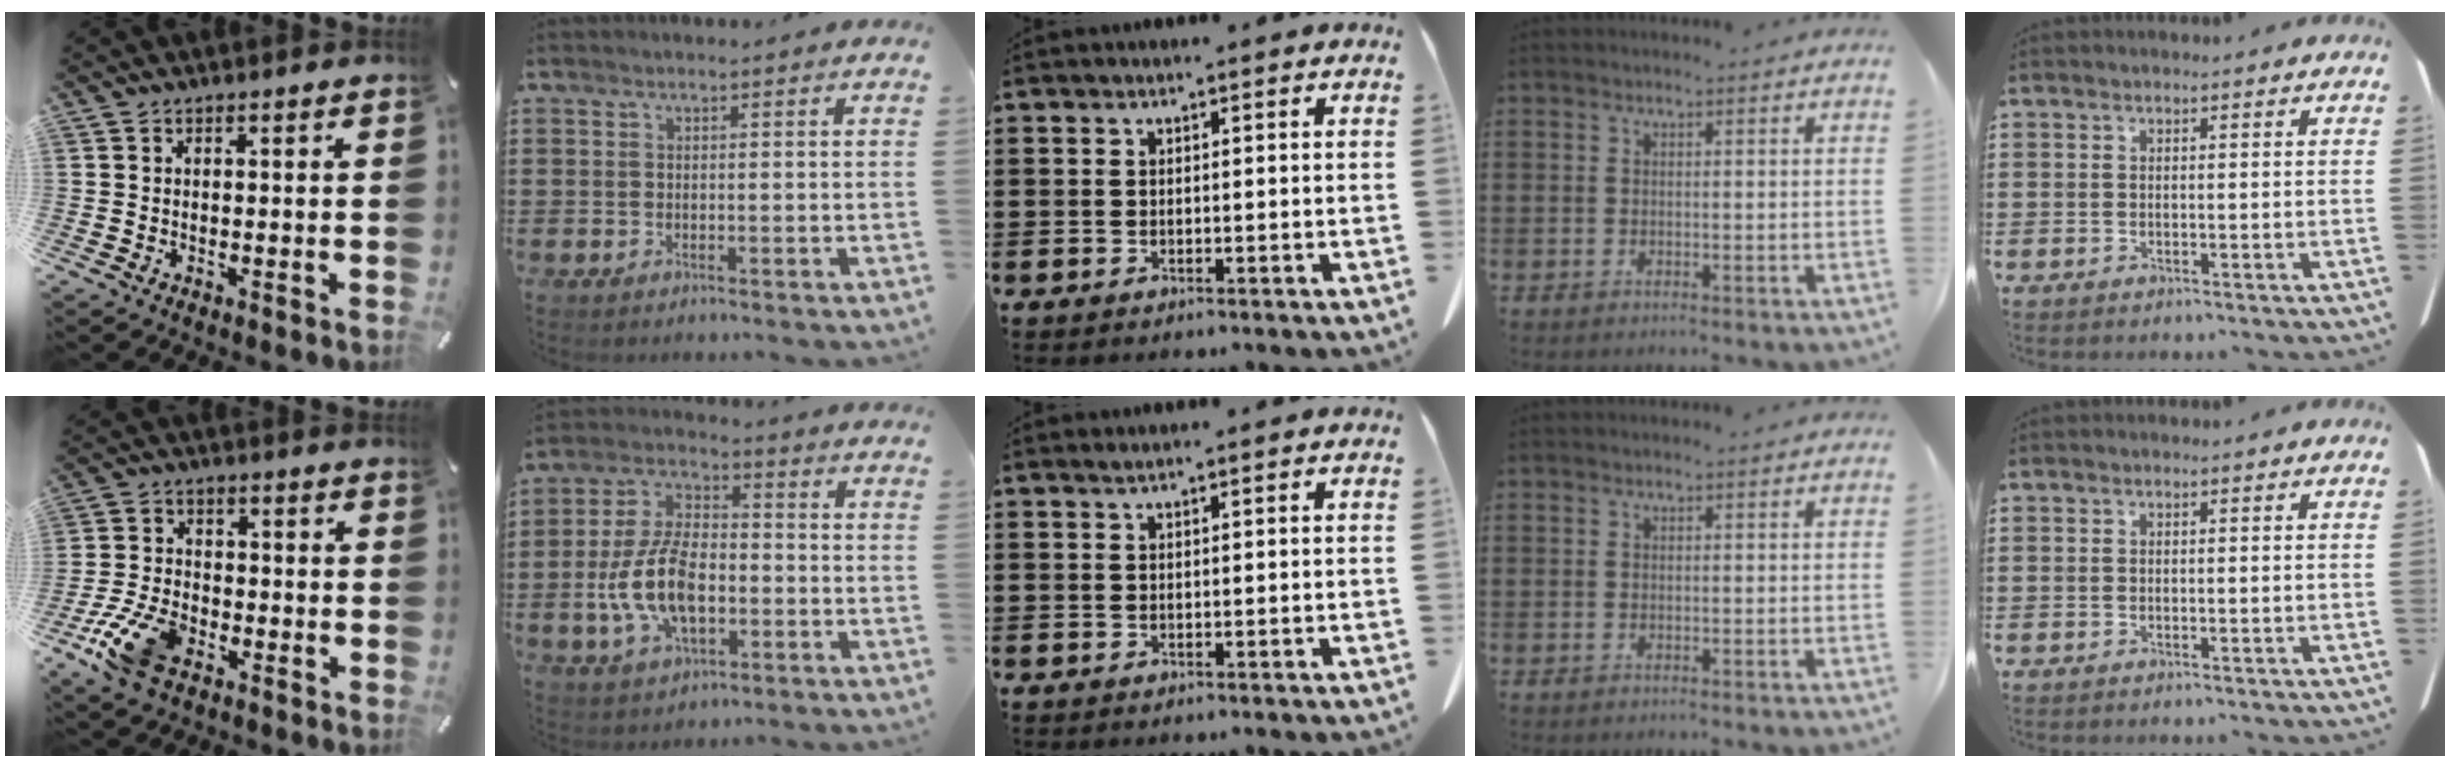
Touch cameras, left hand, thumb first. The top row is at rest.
{"thumb": {"total": 11.6, "force": [-5.8, 6.9, 7.4], "torque": [-0.154, 0.024, -0.104]}, "index": {"total": 11.1, "force": [-2.6, 5.9, 9.1], "torque": [-0.214, 0.000, -0.054]}, "middle": {"total": 0.6, "force": [0.5, -0.1, 0.4], "torque": [-0.008, -0.003, 0.011]}}